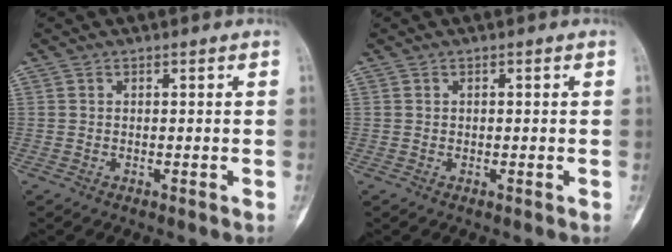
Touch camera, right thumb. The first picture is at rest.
{"total": 0.0}